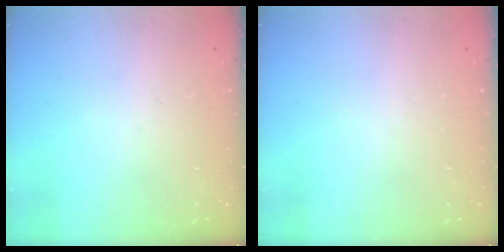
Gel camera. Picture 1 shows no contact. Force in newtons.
{"total": 0.0}